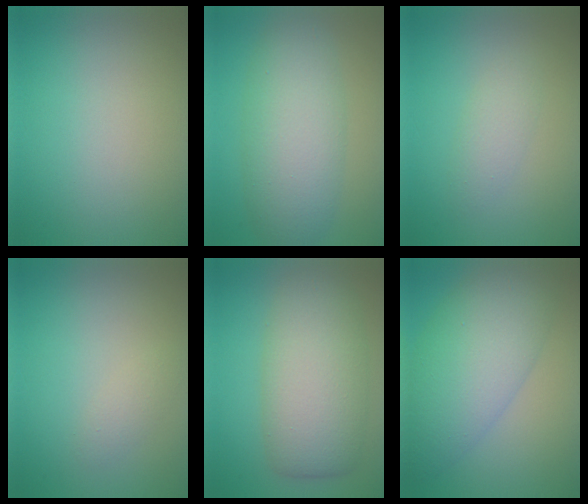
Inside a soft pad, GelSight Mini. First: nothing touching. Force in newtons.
{"total": 7.2, "press": 7.2, "slide": 0.2}
{"total": 1.8, "press": 1.8, "slide": 0.0}
{"total": 1.1, "press": 1.1, "slide": 0.1}
{"total": 8.0, "press": 8.0, "slide": 0.2}
{"total": 8.7, "press": 8.7, "slide": 0.2}